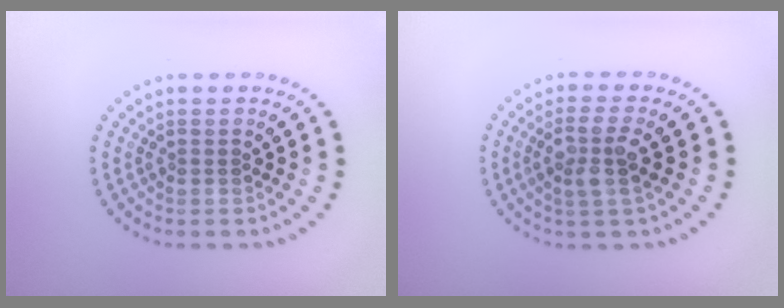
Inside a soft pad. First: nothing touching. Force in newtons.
{"total": 3.0, "press": 2.7, "slide": 1.2}